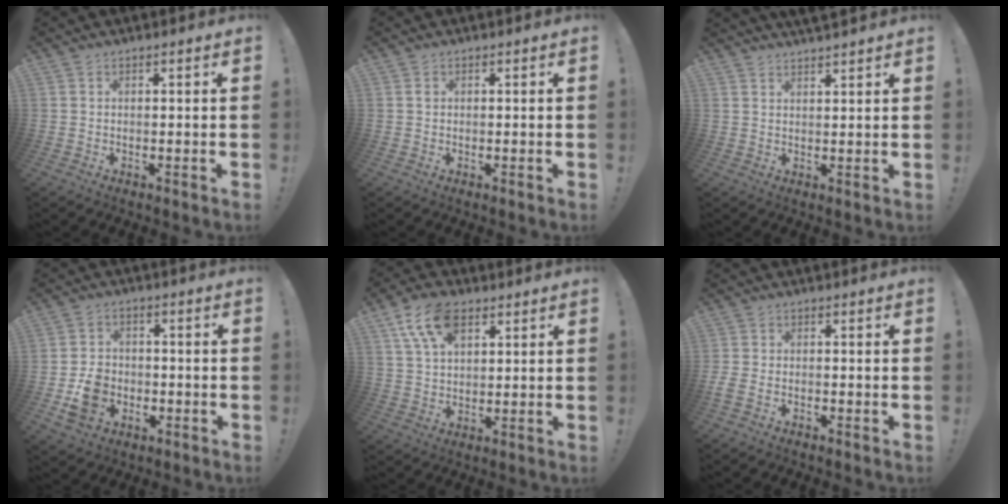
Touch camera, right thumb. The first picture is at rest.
{"total": 0.7, "force": [0.2, 0.6, 0.2], "torque": [0.000, 0.001, 0.002]}
{"total": 3.1, "force": [3.0, 0.1, 0.8], "torque": [-0.014, -0.017, 0.054]}
{"total": 10.7, "force": [-3.2, 8.7, 5.4], "torque": [-0.077, 0.017, -0.051]}
{"total": 11.8, "force": [5.9, 6.7, 7.6], "torque": [-0.141, -0.009, 0.109]}
{"total": 2.7, "force": [-1.3, 1.4, 1.8], "torque": [-0.042, -0.006, -0.025]}